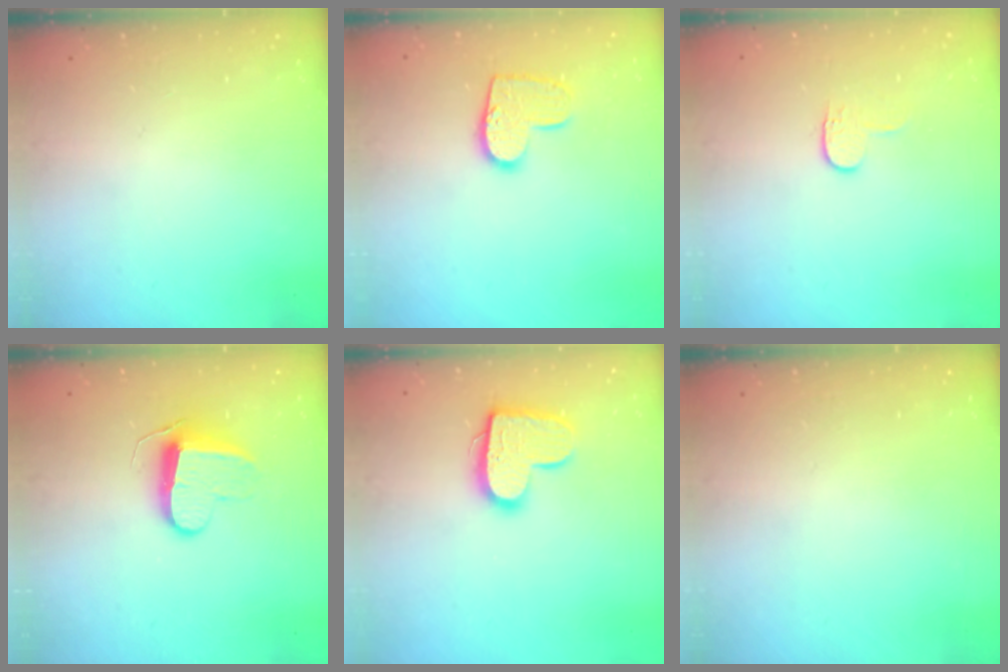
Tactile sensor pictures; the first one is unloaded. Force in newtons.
{"total": 10.2, "press": 10.2, "slide": 0.2}
{"total": 4.0, "press": 4.0, "slide": 0.5}
{"total": 9.7, "press": 9.7, "slide": 0.2}
{"total": 14.5, "press": 14.5, "slide": 0.8}
{"total": 0.0}